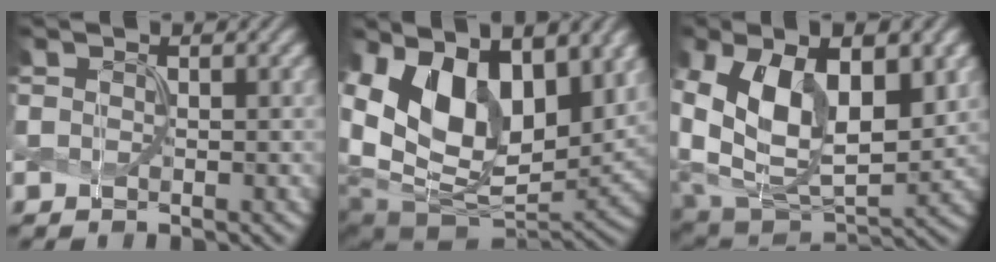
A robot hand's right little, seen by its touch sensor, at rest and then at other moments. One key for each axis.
{"total": 15.5, "fx": 4.1, "fy": 10.3, "fz": 10.9, "tx": -0.187, "ty": -0.011, "tz": 0.087}
{"total": 15.4, "fx": 3.1, "fy": 9.7, "fz": 11.5, "tx": -0.194, "ty": -0.014, "tz": 0.072}